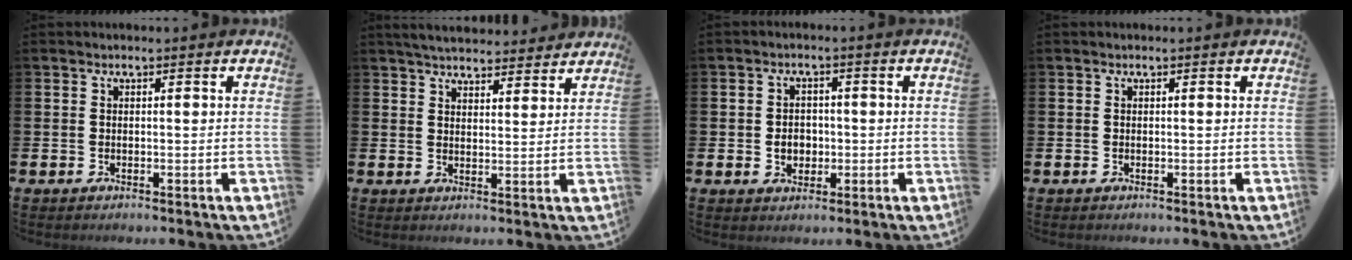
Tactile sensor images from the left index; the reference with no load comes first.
{"total": 4.4, "force": [4.4, 0.7, 0.5], "torque": [-0.019, -0.023, 0.078]}
{"total": 2.9, "force": [-0.5, 2.5, 1.5], "torque": [-0.012, -0.002, -0.018]}
{"total": 0.0}